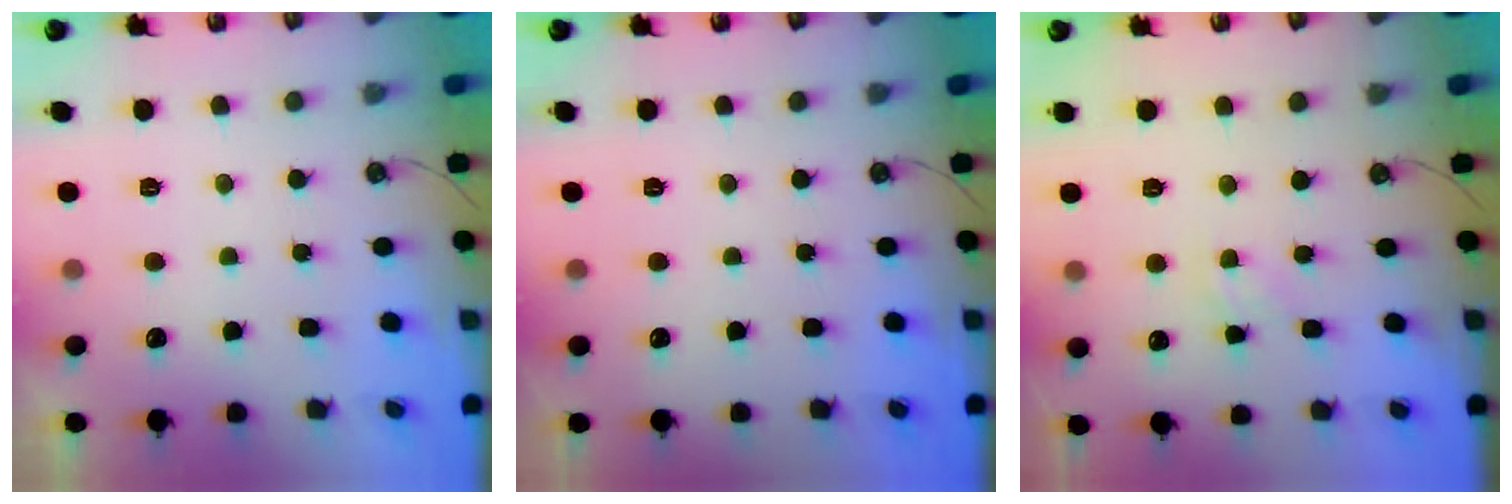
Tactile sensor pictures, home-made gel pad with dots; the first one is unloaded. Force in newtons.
{"total": 0.0}
{"total": 0.9, "press": 0.9, "slide": 0.2}